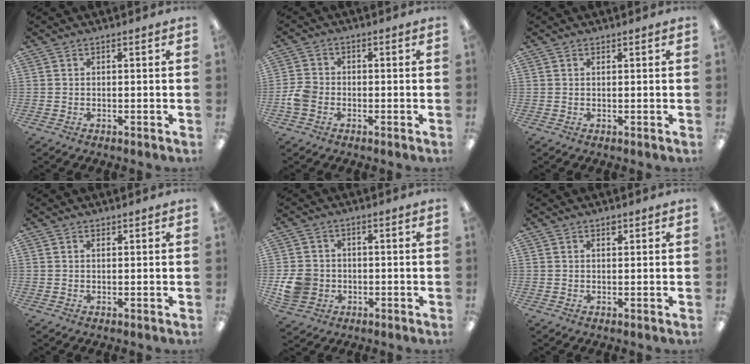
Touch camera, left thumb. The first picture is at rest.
{"total": 4.8, "force": [-1.6, 3.7, 2.6], "torque": [-0.046, 0.013, -0.028]}
{"total": 0.7, "force": [0.5, 0.4, 0.3], "torque": [-0.008, 0.002, 0.008]}
{"total": 1.0, "force": [0.6, 0.5, 0.5], "torque": [-0.012, 0.001, 0.012]}
{"total": 7.6, "force": [-1.5, 6.8, 3.0], "torque": [-0.067, 0.019, -0.022]}
{"total": 1.4, "force": [1.0, 0.8, 0.8], "torque": [-0.008, -0.001, 0.015]}